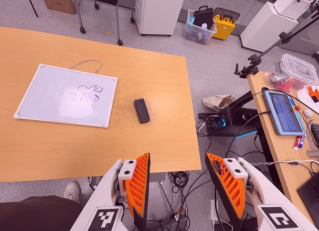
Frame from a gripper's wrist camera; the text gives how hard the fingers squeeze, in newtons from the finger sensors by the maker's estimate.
{"total": 0.0}